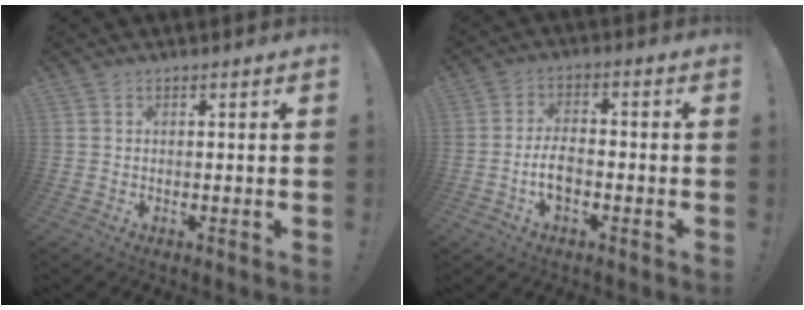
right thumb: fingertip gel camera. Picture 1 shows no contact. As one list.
[{"total": 6.5, "force": [-2.1, 3.5, 5.1], "torque": [-0.101, 0.004, -0.038]}]